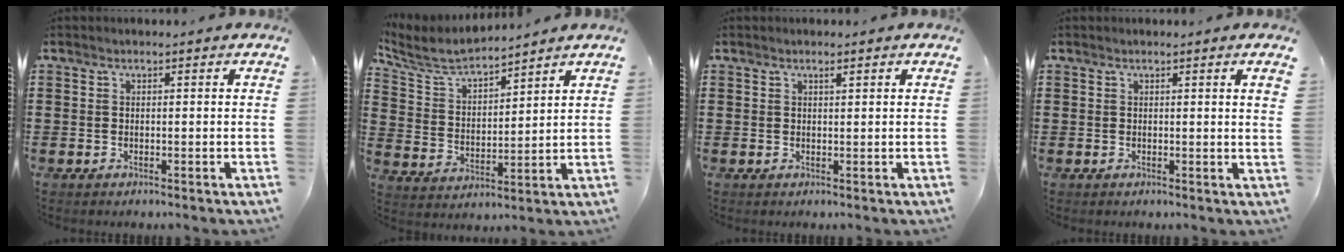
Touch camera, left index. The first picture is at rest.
{"total": 5.8, "force": [5.4, 1.0, 2.0], "torque": [-0.067, -0.029, 0.090]}
{"total": 0.8, "force": [0.5, 0.1, 0.6], "torque": [-0.013, 0.000, 0.010]}
{"total": 1.4, "force": [0.6, -0.1, 1.2], "torque": [-0.025, -0.001, 0.011]}